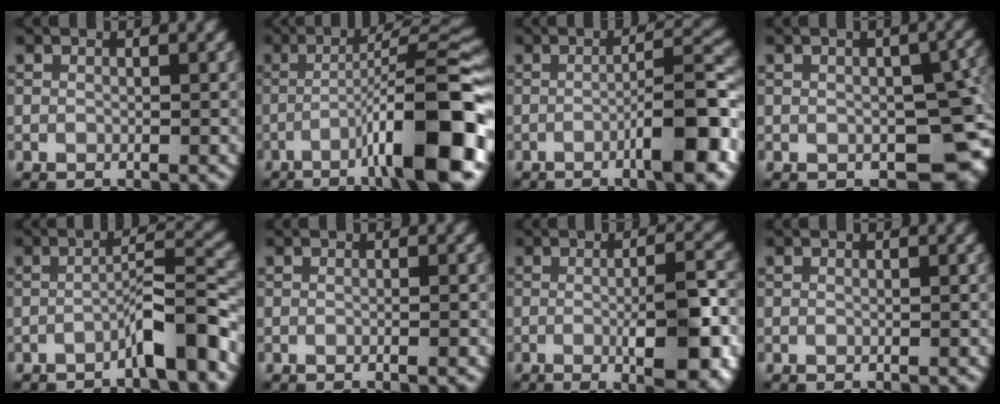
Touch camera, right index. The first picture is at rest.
{"total": 11.6, "force": [-4.3, 1.7, 10.7], "torque": [-0.140, 0.021, -0.066]}
{"total": 7.0, "force": [-2.7, 1.0, 6.4], "torque": [-0.085, 0.019, -0.048]}
{"total": 7.9, "force": [-1.7, 4.8, 6.1], "torque": [-0.073, -0.024, -0.009]}
{"total": 4.5, "force": [-2.7, 0.4, 3.6], "torque": [-0.057, 0.021, -0.052]}
{"total": 0.8, "force": [-0.2, 0.1, 0.8], "torque": [-0.007, 0.000, -0.006]}
{"total": 7.4, "force": [-1.6, 1.6, 7.1], "torque": [-0.099, 0.000, -0.021]}
{"total": 0.0}